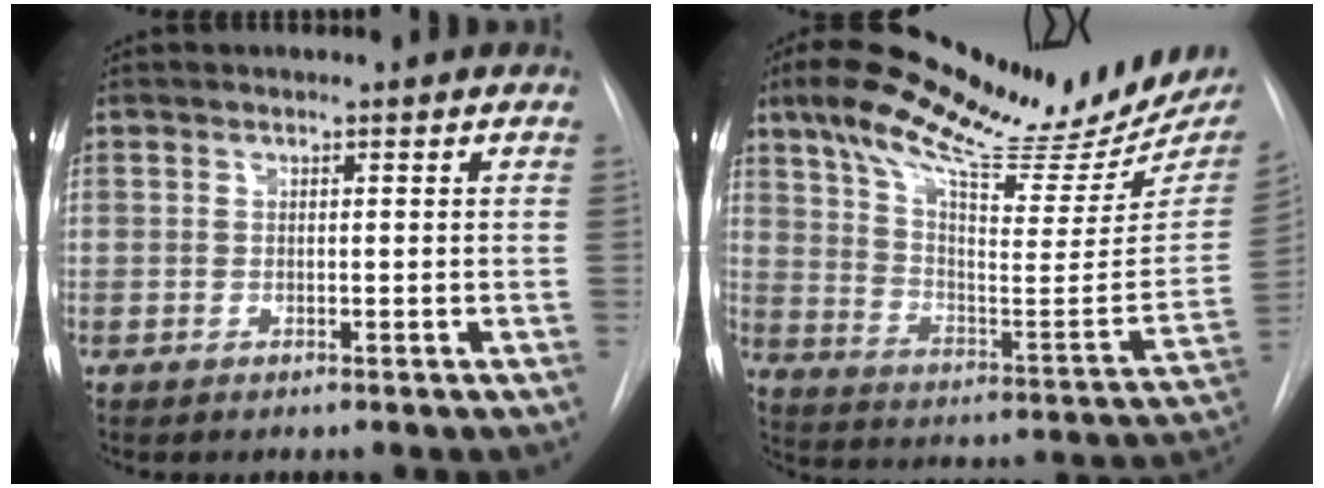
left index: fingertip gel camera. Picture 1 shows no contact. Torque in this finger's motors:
{"motor_torque": [0.93, -1.21, 0.36, 0.06]}